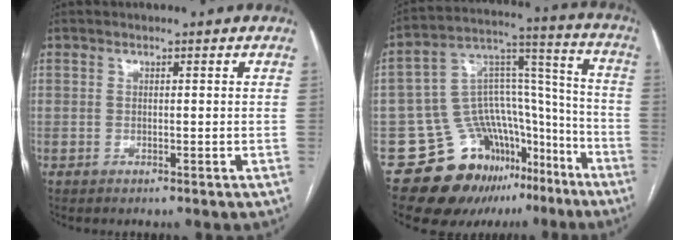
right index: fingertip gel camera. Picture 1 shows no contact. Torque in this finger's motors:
{"motor_torque": [-0.03, -0.33, -0.54, -0.21]}